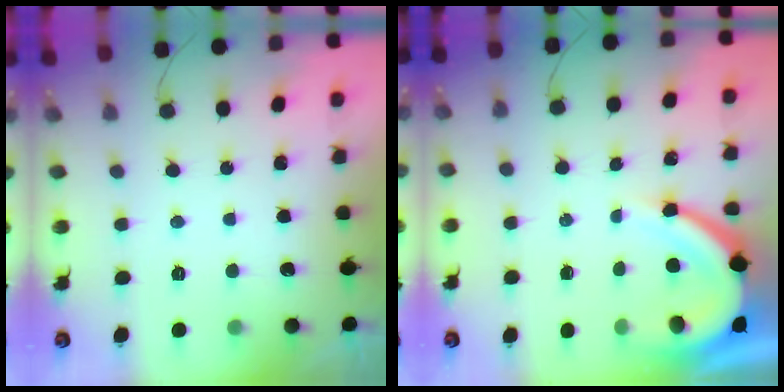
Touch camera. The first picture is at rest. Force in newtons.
{"total": 10.3, "press": 10.2, "slide": 1.1}